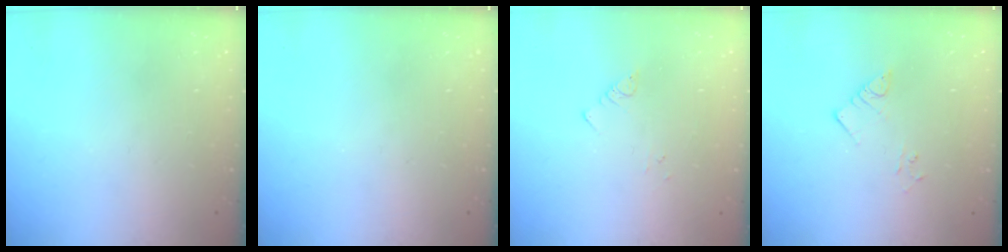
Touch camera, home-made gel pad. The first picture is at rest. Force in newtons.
{"total": 0.0}
{"total": 1.8, "press": 1.8, "slide": 0.2}
{"total": 2.2, "press": 2.2, "slide": 0.2}